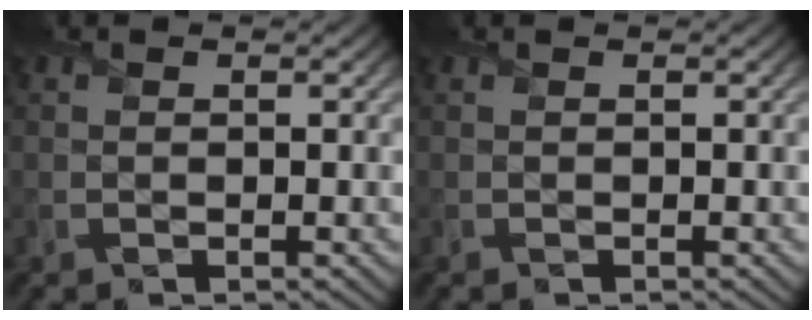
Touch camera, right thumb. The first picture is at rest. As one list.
[{"total": 0.0}]